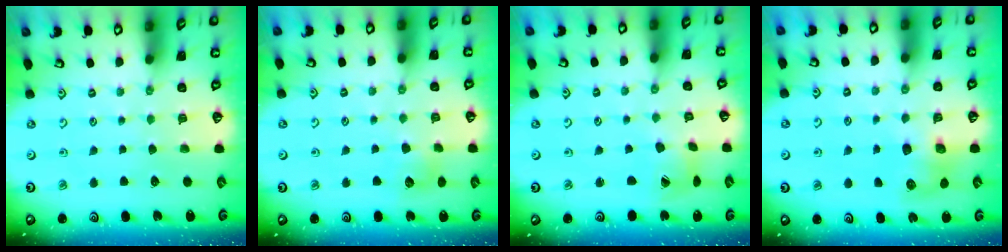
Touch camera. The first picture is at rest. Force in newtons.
{"total": 7.2, "press": 7.2, "slide": 0.7}
{"total": 6.1, "press": 6.1, "slide": 0.5}
{"total": 7.2, "press": 7.2, "slide": 0.7}